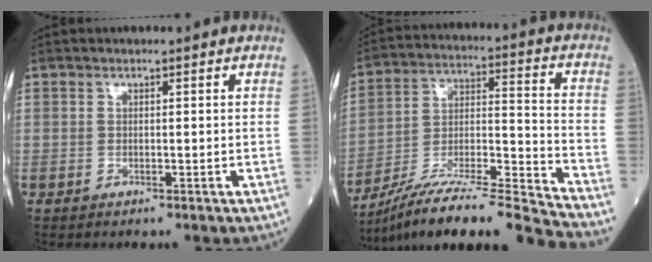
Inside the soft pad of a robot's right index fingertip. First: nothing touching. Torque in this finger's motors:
{"motor_torque": [-0.28, -0.73, 0.05, 0.04]}